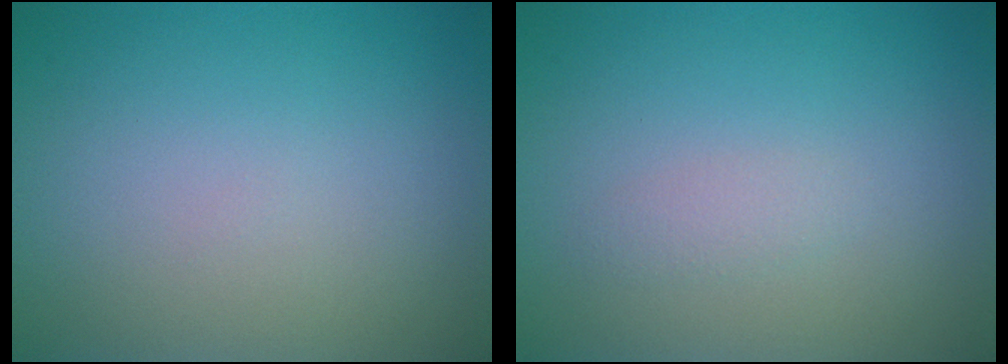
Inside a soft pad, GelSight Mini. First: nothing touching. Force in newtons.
{"total": 0.9, "press": 0.9, "slide": 0.0}